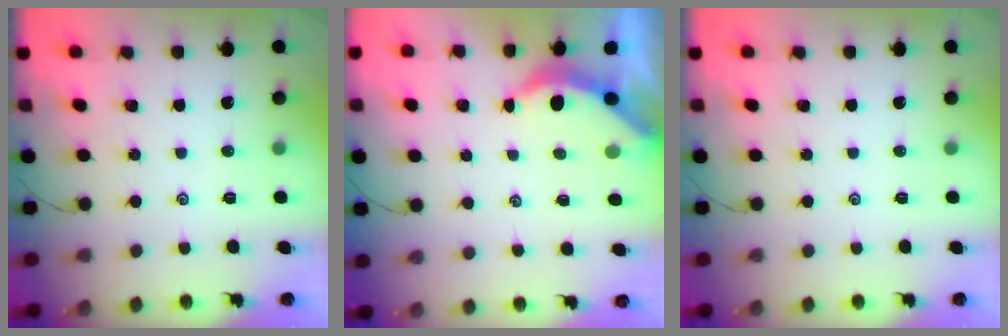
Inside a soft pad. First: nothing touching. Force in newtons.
{"total": 3.8, "press": 3.7, "slide": 0.5}
{"total": 0.0}